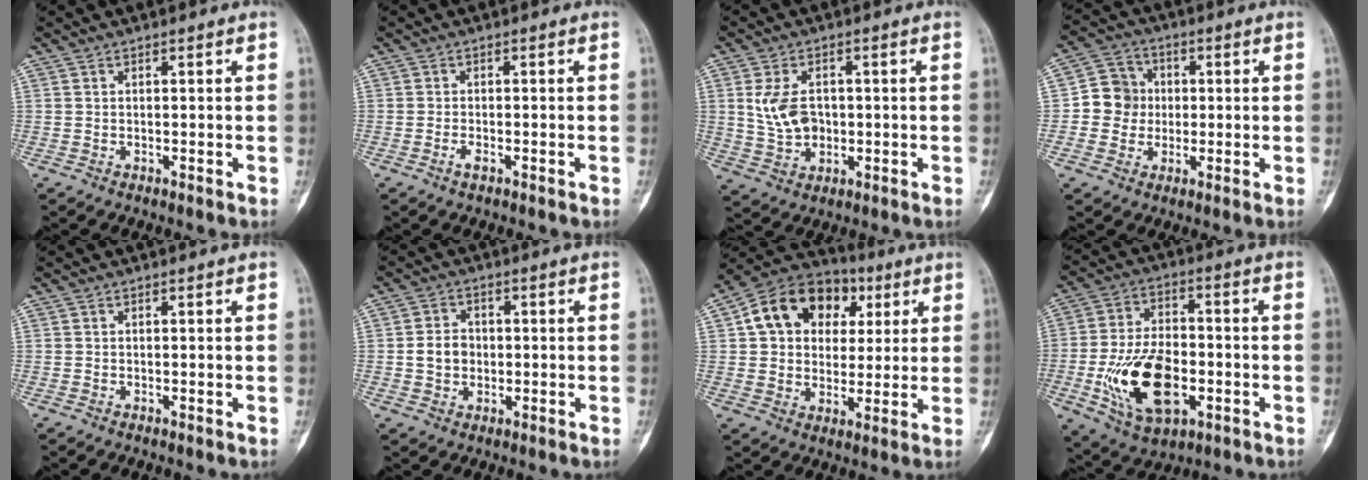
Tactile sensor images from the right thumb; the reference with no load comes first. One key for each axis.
{"total": 1.4, "fx": -0.8, "fy": 0.5, "fz": 1.0, "tx": -0.019, "ty": 0.000, "tz": -0.018}
{"total": 7.4, "fx": 0.6, "fy": 5.2, "fz": 5.3, "tx": -0.088, "ty": 0.000, "tz": 0.021}
{"total": 7.8, "fx": -0.3, "fy": 7.5, "fz": 2.3, "tx": -0.001, "ty": 0.014, "tz": -0.014}
{"total": 0.0}
{"total": 4.7, "fx": -0.3, "fy": 3.9, "fz": 2.6, "tx": -0.032, "ty": 0.009, "tz": -0.007}
{"total": 16.4, "fx": 4.8, "fy": 12.6, "fz": 9.3, "tx": -0.112, "ty": 0.012, "tz": 0.070}
{"total": 17.4, "fx": -4.5, "fy": 9.8, "fz": 13.6, "tx": -0.229, "ty": 0.014, "tz": -0.070}